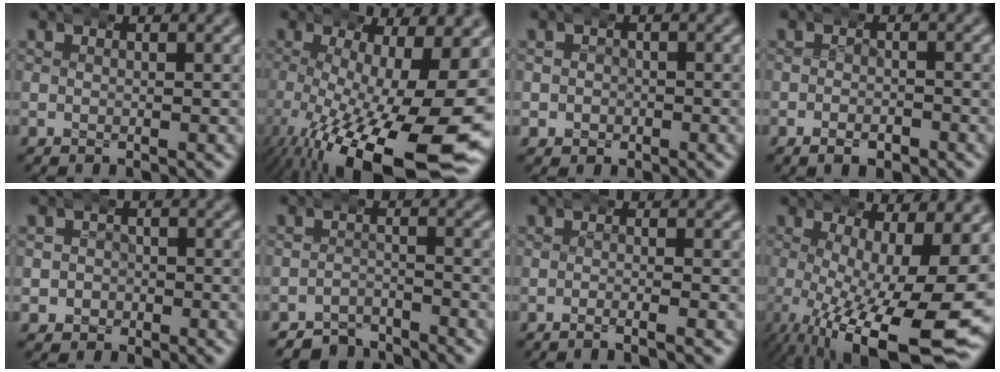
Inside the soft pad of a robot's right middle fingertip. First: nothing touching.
{"total": 12.0, "force": [-4.7, 4.1, 10.2], "torque": [-0.176, -0.043, -0.043]}
{"total": 1.5, "force": [-0.4, 1.4, -0.2], "torque": [0.006, 0.000, -0.006]}
{"total": 2.1, "force": [-1.4, 1.3, 0.9], "torque": [-0.009, -0.002, -0.023]}
{"total": 2.4, "force": [-0.8, 2.2, -0.1], "torque": [0.006, -0.001, -0.014]}
{"total": 4.2, "force": [-4.1, 1.2, 0.0], "torque": [0.018, -0.009, -0.073]}
{"total": 1.5, "force": [-1.0, -0.4, 1.0], "torque": [-0.018, 0.009, -0.024]}
{"total": 10.9, "force": [-4.5, 3.6, 9.3], "torque": [-0.158, -0.047, -0.042]}